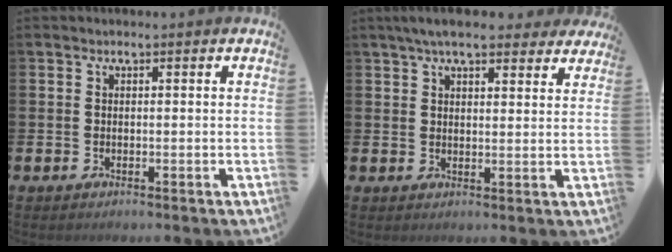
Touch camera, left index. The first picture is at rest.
{"total": 5.9, "force": [5.1, 1.6, 2.5], "torque": [-0.051, -0.012, 0.092]}